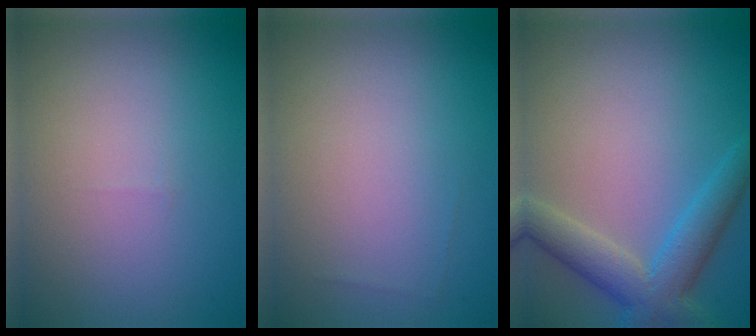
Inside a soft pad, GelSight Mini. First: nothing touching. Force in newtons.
{"total": 0.0}
{"total": 5.3, "press": 5.3, "slide": 0.4}